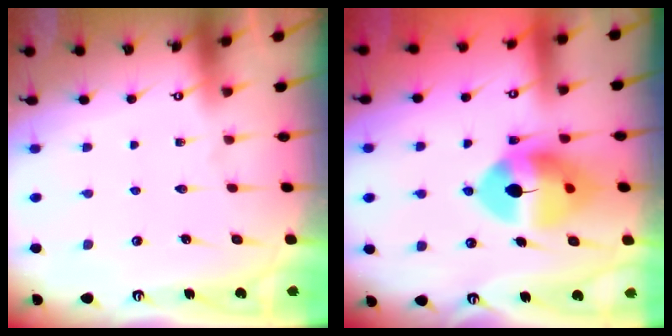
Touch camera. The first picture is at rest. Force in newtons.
{"total": 11.6, "press": 11.4, "slide": 1.9}